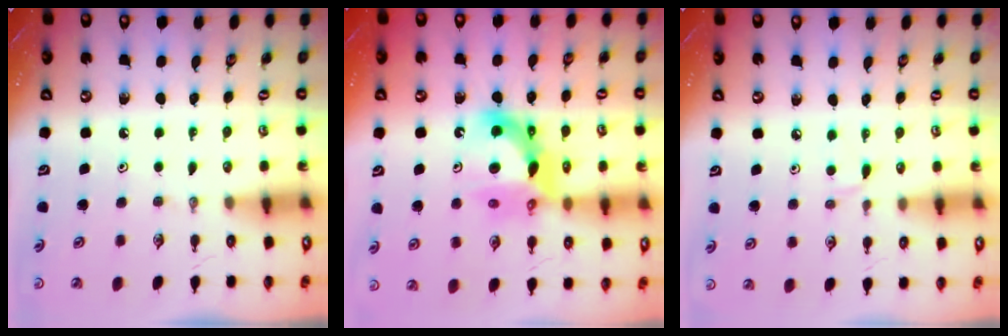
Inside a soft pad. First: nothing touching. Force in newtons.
{"total": 11.4, "press": 11.0, "slide": 3.0}
{"total": 4.6, "press": 4.6, "slide": 0.6}